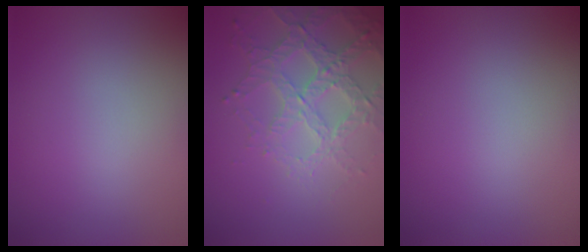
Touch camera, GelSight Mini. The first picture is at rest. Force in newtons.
{"total": 4.1, "press": 3.8, "slide": 1.6}
{"total": 0.0}